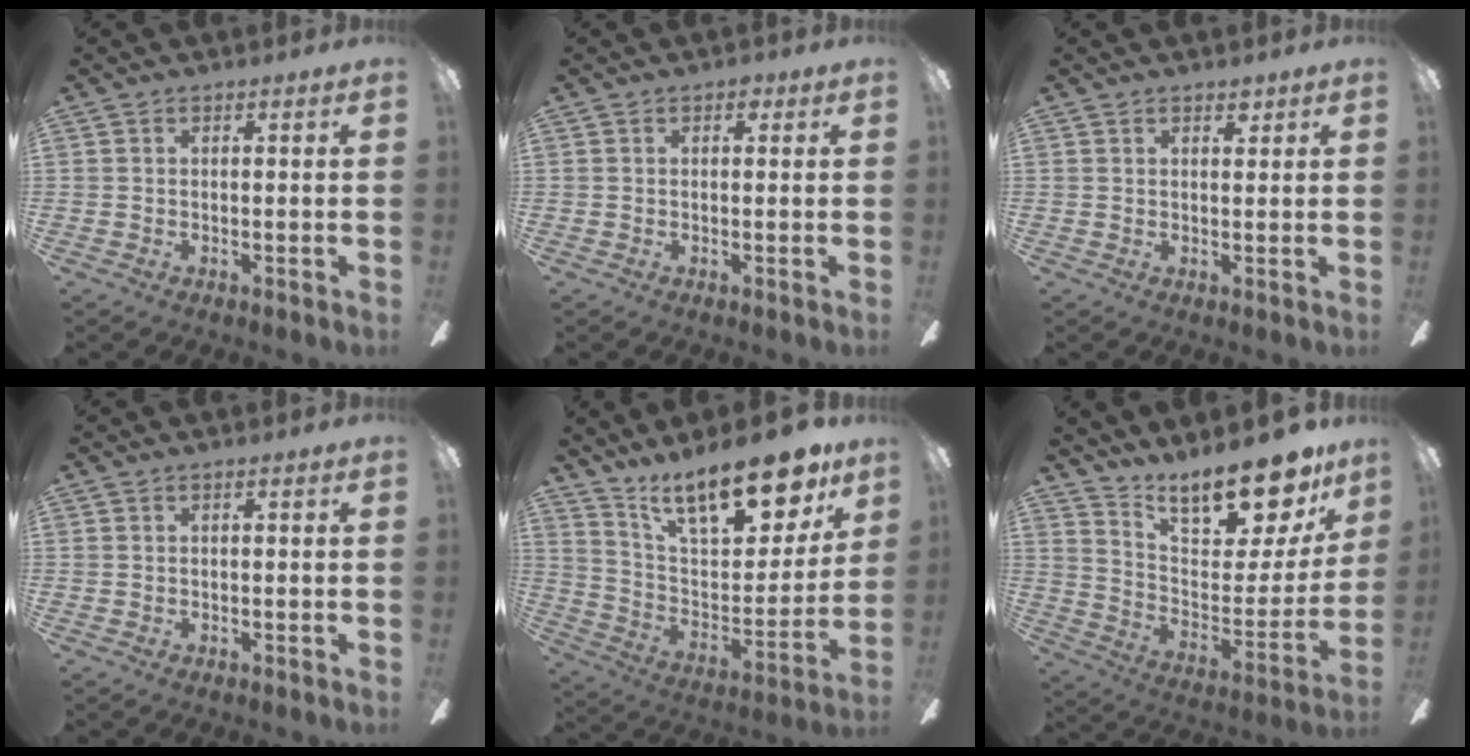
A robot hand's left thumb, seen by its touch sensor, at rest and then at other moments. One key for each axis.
{"total": 1.3, "fx": 0.6, "fy": 0.9, "fz": 0.7, "tx": -0.007, "ty": 0.002, "tz": 0.008}
{"total": 2.0, "fx": 1.6, "fy": 0.9, "fz": 0.7, "tx": 0.000, "ty": -0.007, "tz": 0.026}
{"total": 0.0}
{"total": 20.8, "fx": 15.1, "fy": 7.9, "fz": 11.9, "tx": -0.180, "ty": -0.099, "tz": 0.259}
{"total": 20.1, "fx": 16.5, "fy": 6.8, "fz": 9.3, "tx": -0.139, "ty": -0.122, "tz": 0.283}